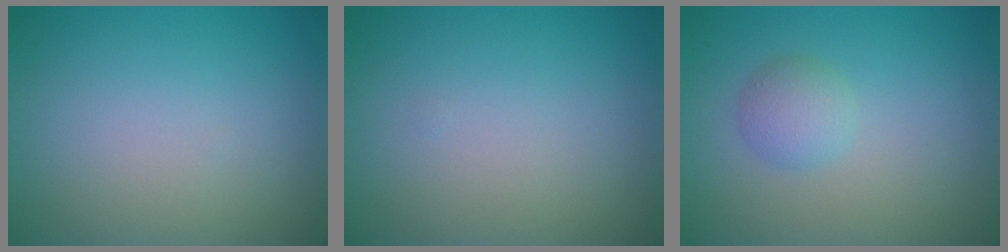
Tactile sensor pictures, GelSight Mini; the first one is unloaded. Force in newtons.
{"total": 0.0}
{"total": 1.9, "press": 1.9, "slide": 0.0}